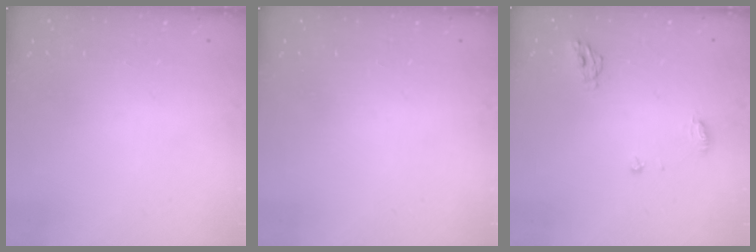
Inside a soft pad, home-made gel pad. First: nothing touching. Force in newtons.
{"total": 0.0}
{"total": 6.0, "press": 6.0, "slide": 0.7}